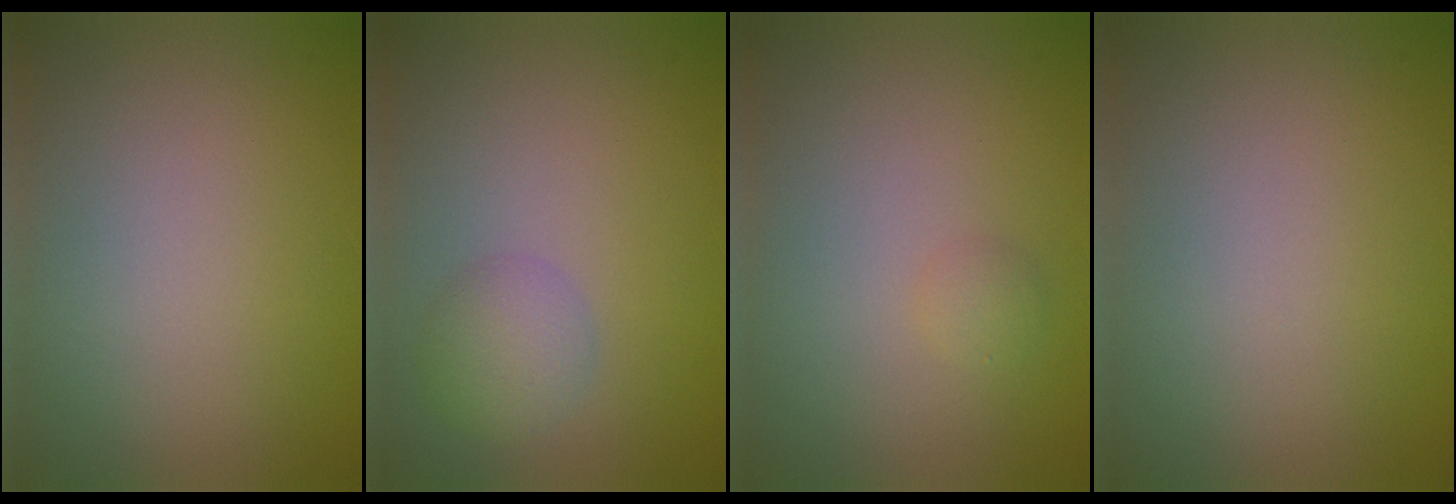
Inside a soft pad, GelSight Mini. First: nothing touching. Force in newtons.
{"total": 2.1, "press": 2.1, "slide": 0.2}
{"total": 0.9, "press": 0.9, "slide": 0.1}
{"total": 0.0}